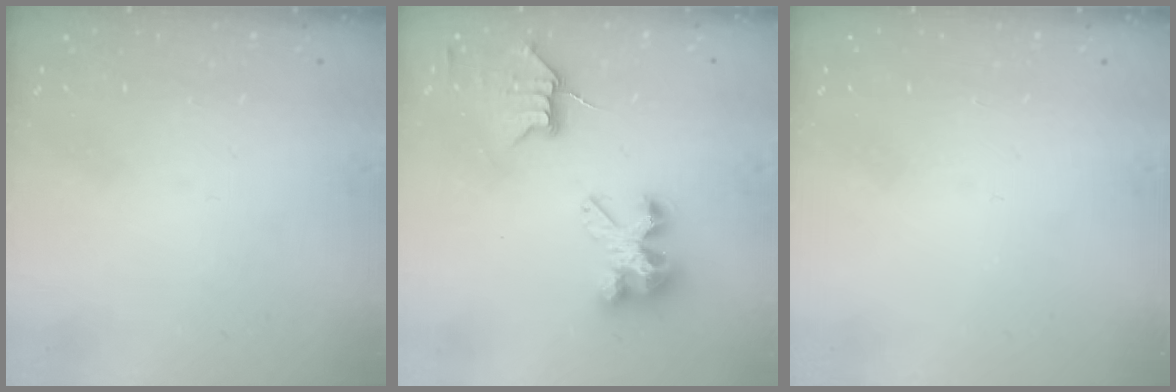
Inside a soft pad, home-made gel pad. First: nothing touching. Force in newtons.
{"total": 6.1, "press": 6.1, "slide": 0.2}
{"total": 0.0}